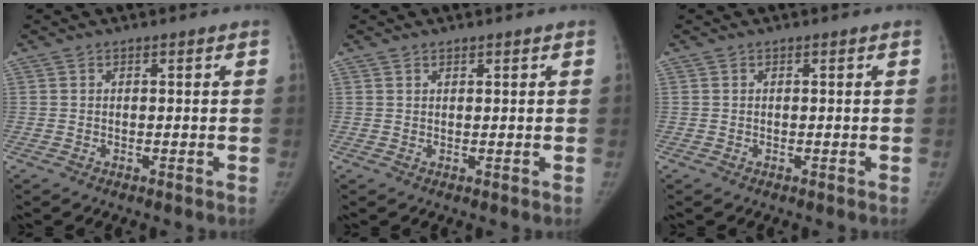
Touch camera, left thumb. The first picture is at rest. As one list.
[{"total": 0.5, "force": [0.5, 0.2, 0.1], "torque": [0.001, -0.002, 0.007]}, {"total": 0.0}]